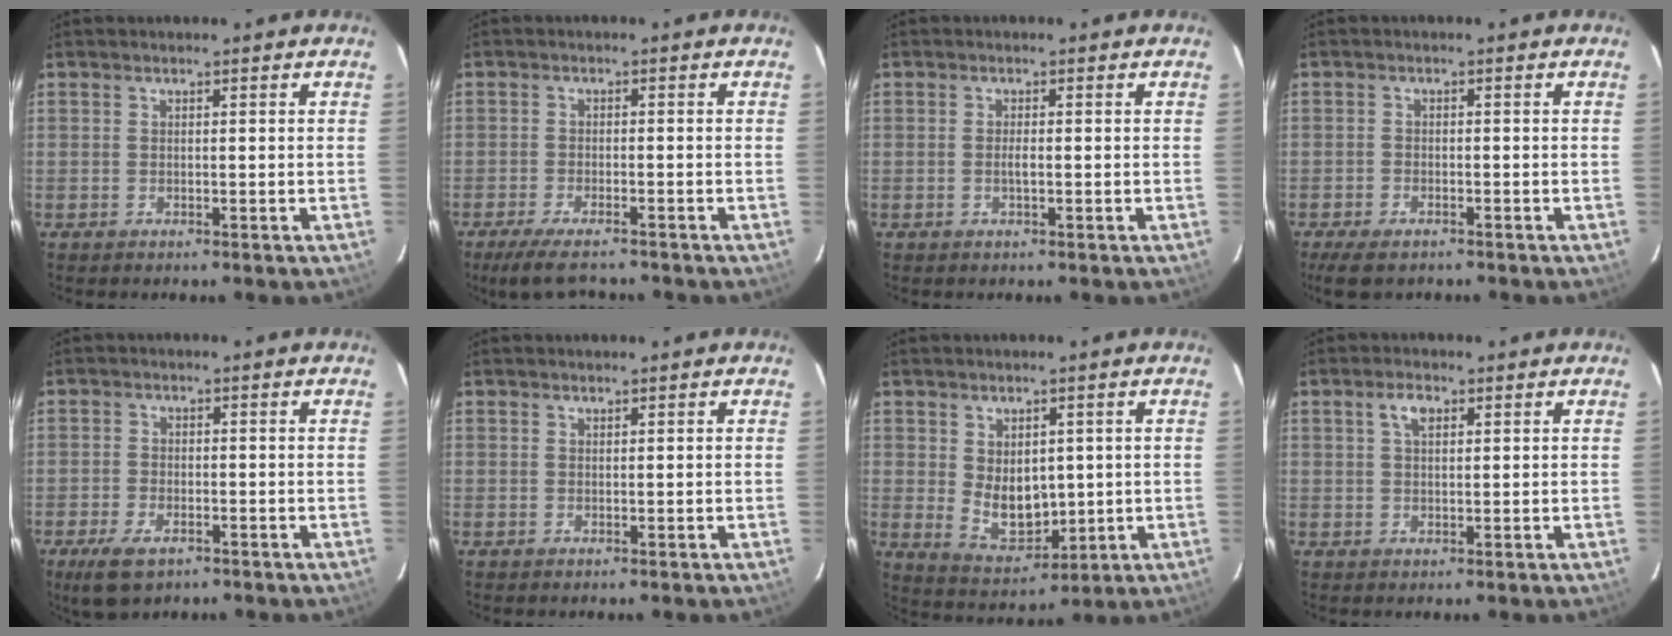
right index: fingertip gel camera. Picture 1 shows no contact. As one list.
[{"total": 7.6, "force": [-6.3, 1.7, 3.8], "torque": [-0.094, -0.023, -0.110]}, {"total": 1.2, "force": [-0.2, 0.3, 1.1], "torque": [-0.022, -0.002, -0.005]}, {"total": 5.7, "force": [-4.3, 2.5, 2.7], "torque": [-0.073, -0.014, -0.073]}, {"total": 6.5, "force": [-4.0, 3.2, 3.9], "torque": [-0.102, -0.014, -0.072]}, {"total": 0.0}, {"total": 8.1, "force": [0.9, 5.8, 5.6], "torque": [-0.099, -0.013, 0.040]}, {"total": 3.0, "force": [1.3, 1.5, 2.2], "torque": [-0.041, 0.008, 0.024]}]